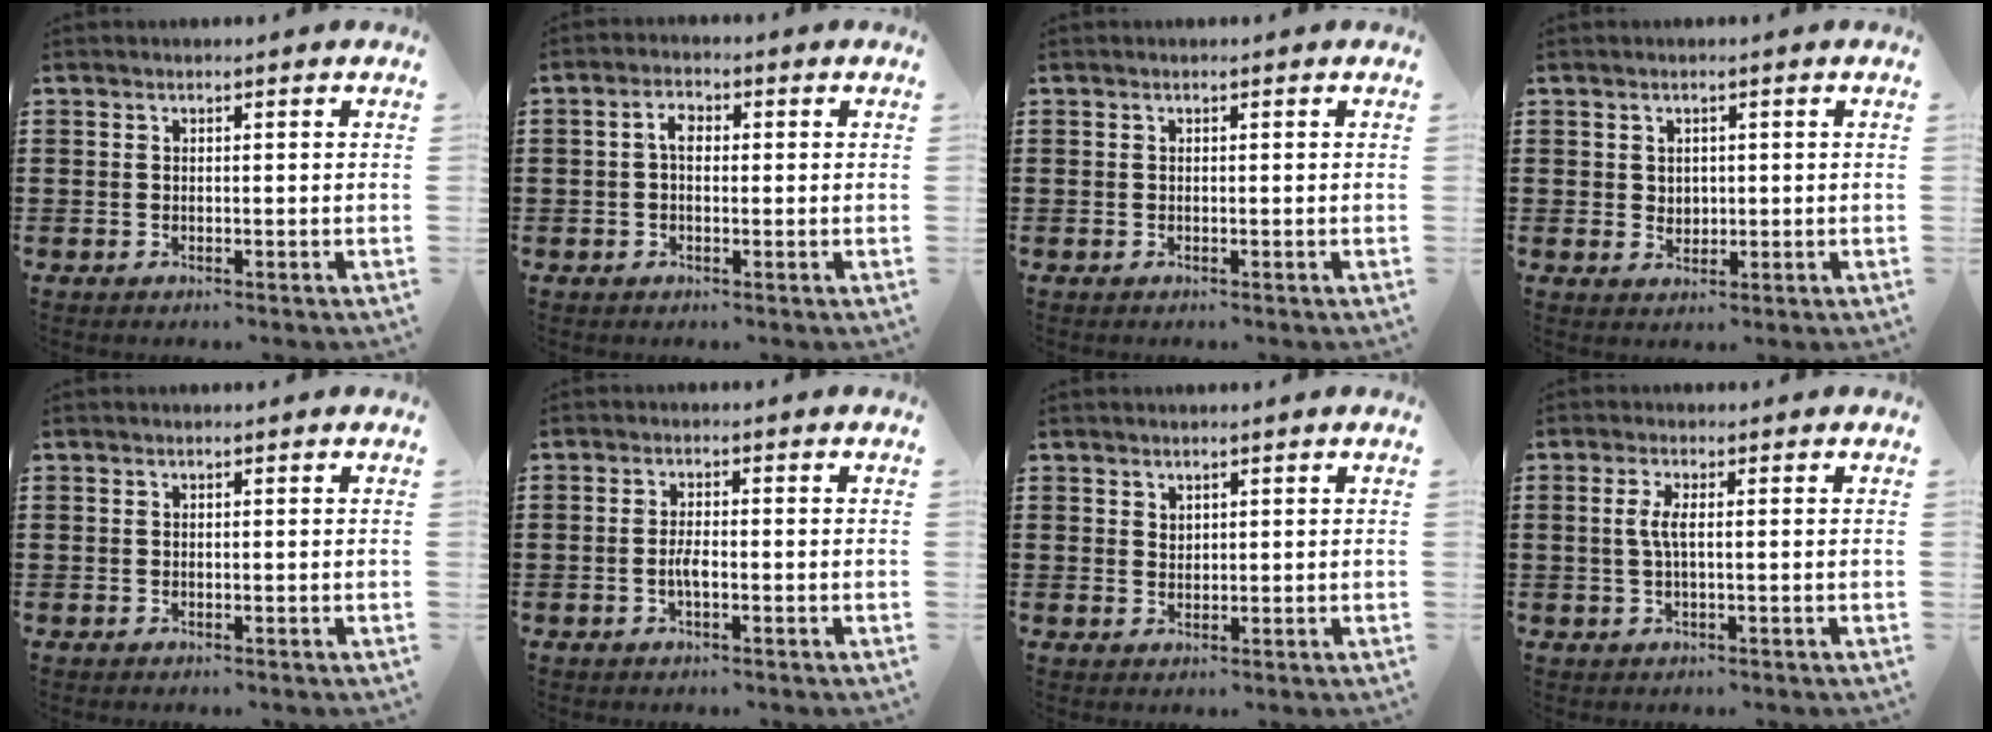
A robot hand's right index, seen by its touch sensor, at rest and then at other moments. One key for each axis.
{"total": 2.8, "fx": 0.0, "fy": 1.6, "fz": 2.3, "tx": -0.046, "ty": 0.008, "tz": -0.001}
{"total": 0.0}
{"total": 1.7, "fx": 0.7, "fy": 1.5, "fz": 0.3, "tx": -0.011, "ty": 0.009, "tz": 0.013}
{"total": 0.0}
{"total": 2.5, "fx": -0.8, "fy": 0.8, "fz": 2.2, "tx": -0.049, "ty": 0.000, "tz": -0.017}
{"total": 1.4, "fx": 1.1, "fy": 0.7, "fz": 0.2, "tx": -0.004, "ty": 0.001, "tz": 0.023}
{"total": 2.7, "fx": 0.0, "fy": 0.5, "fz": 2.7, "tx": -0.059, "ty": -0.003, "tz": -0.005}